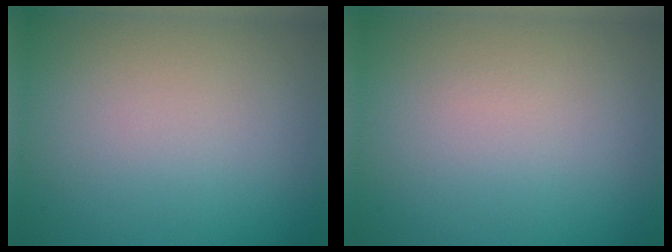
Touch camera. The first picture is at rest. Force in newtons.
{"total": 0.0}